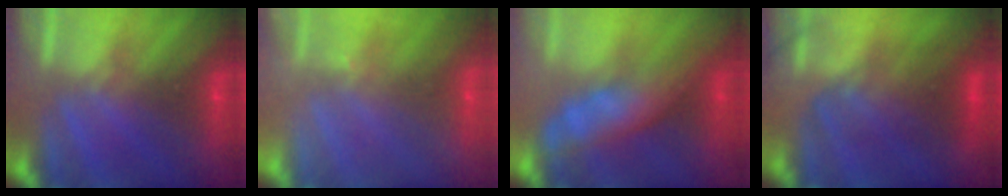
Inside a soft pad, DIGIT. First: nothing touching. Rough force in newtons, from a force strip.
{"total": 2.2}
{"total": 3.8}
{"total": 2.9}